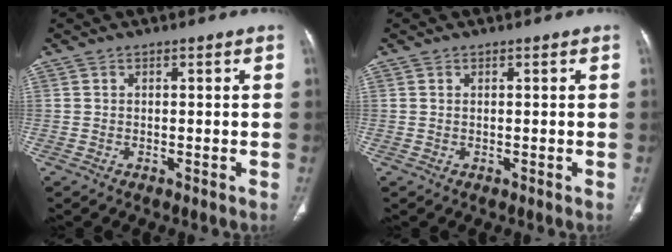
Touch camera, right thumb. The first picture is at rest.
{"total": 0.0}